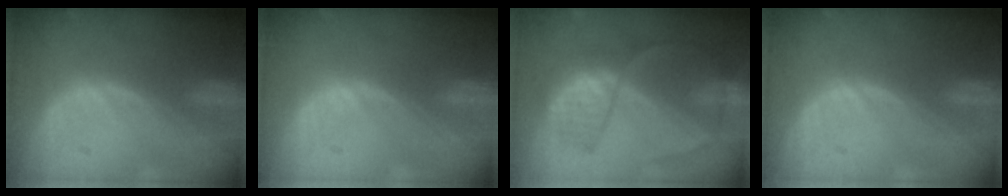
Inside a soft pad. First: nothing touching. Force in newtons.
{"total": 0.0}
{"total": 6.7, "press": 6.5, "slide": 1.6}
{"total": 0.0}